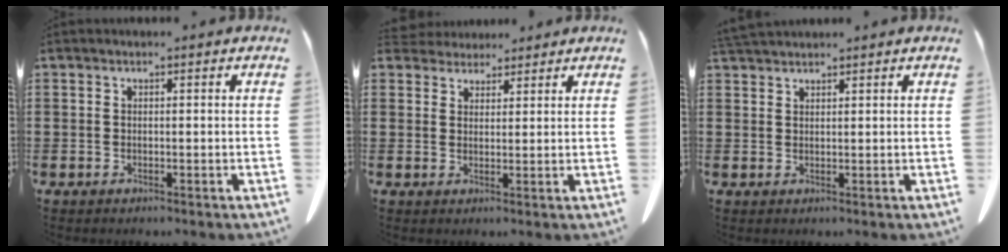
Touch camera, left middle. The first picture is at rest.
{"total": 2.8, "force": [2.7, 0.9, 0.0], "torque": [0.000, -0.005, 0.050]}
{"total": 2.1, "force": [2.1, 0.2, 0.4], "torque": [-0.015, 0.002, 0.041]}